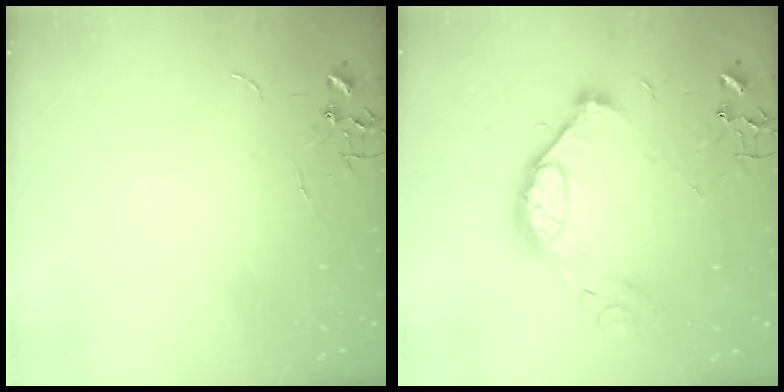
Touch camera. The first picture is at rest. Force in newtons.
{"total": 12.9, "press": 12.8, "slide": 1.2}